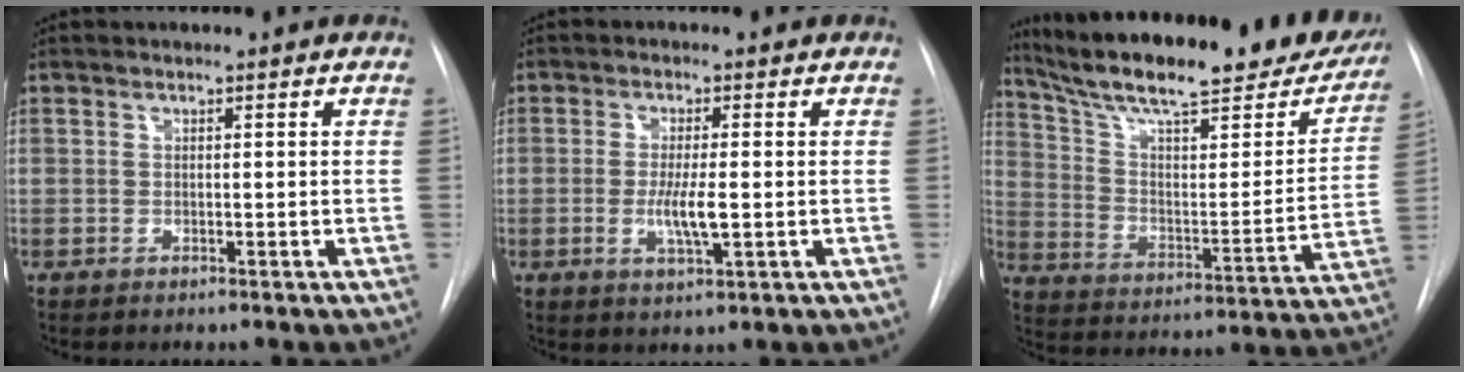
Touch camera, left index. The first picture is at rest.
{"total": 4.7, "force": [-0.8, 0.7, 4.6], "torque": [-0.091, -0.013, -0.013]}
{"total": 29.9, "force": [24.9, 5.7, 15.7], "torque": [-0.242, -0.040, 0.344]}